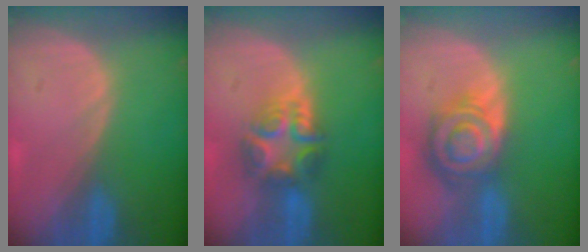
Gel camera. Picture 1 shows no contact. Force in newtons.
{"total": 7.6, "press": 6.5, "slide": 3.9}
{"total": 8.5, "press": 7.4, "slide": 4.2}